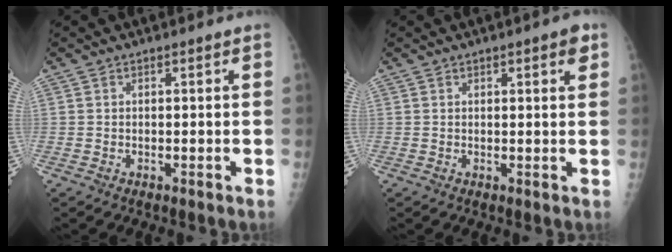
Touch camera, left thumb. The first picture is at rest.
{"total": 2.9, "force": [1.5, 0.9, 2.3], "torque": [-0.021, -0.003, 0.016]}